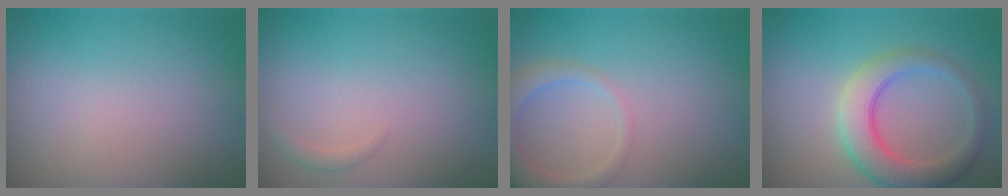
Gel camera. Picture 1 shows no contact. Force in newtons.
{"total": 0.8, "press": 0.8, "slide": 0.1}
{"total": 3.9, "press": 3.9, "slide": 0.3}
{"total": 5.3, "press": 5.3, "slide": 0.4}